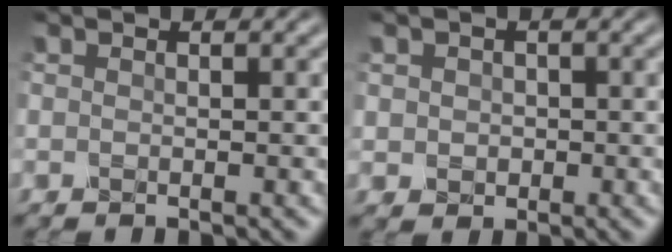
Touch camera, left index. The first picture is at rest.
{"total": 1.3, "force": [0.2, 1.3, 0.3], "torque": [0.001, -0.001, 0.000]}